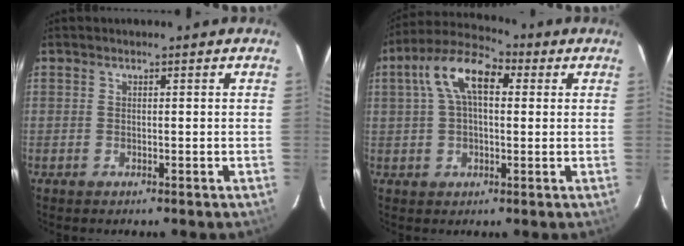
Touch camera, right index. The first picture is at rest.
{"total": 11.1, "force": [3.0, 5.7, 9.1], "torque": [-0.173, 0.036, 0.044]}